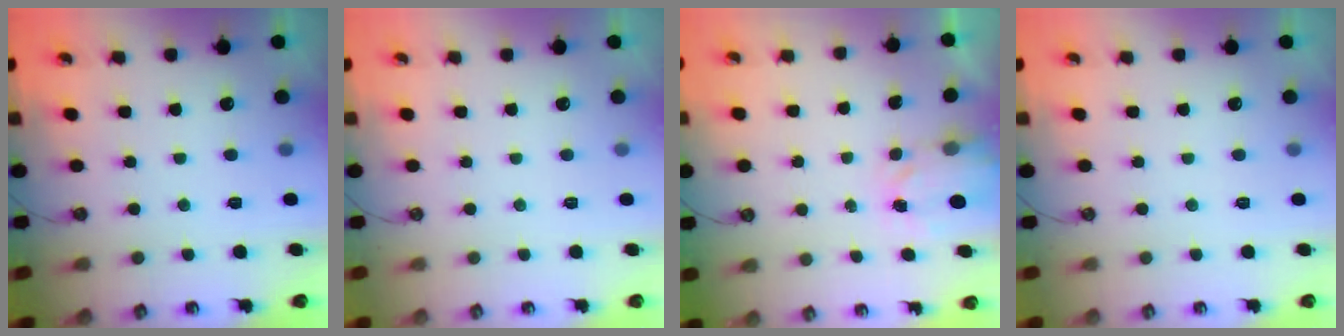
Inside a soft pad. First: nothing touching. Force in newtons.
{"total": 0.0}
{"total": 2.6, "press": 2.6, "slide": 0.4}
{"total": 0.0}